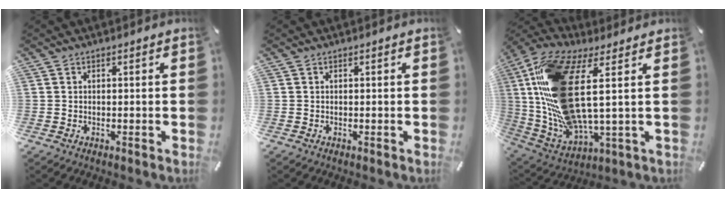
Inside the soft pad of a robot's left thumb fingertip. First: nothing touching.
{"total": 0.0}
{"total": 19.8, "force": [4.8, 7.2, 17.8], "torque": [-0.394, -0.027, 0.076]}